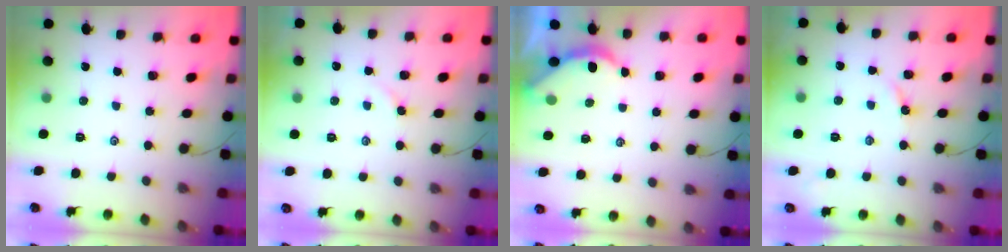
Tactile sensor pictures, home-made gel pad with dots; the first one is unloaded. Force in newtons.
{"total": 2.1, "press": 2.1, "slide": 0.4}
{"total": 2.9, "press": 2.9, "slide": 0.2}
{"total": 2.7, "press": 2.7, "slide": 0.4}